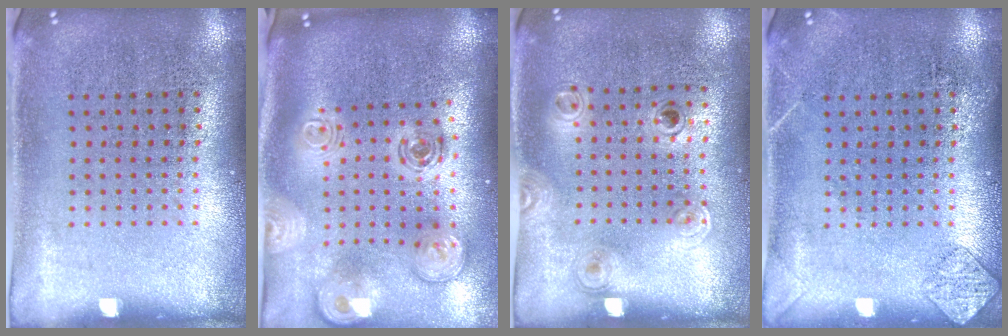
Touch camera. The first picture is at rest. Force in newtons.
{"total": 2.6, "press": 1.9, "slide": 1.8}
{"total": 1.1, "press": 0.9, "slide": 0.7}
{"total": 1.3, "press": 1.3, "slide": 0.1}